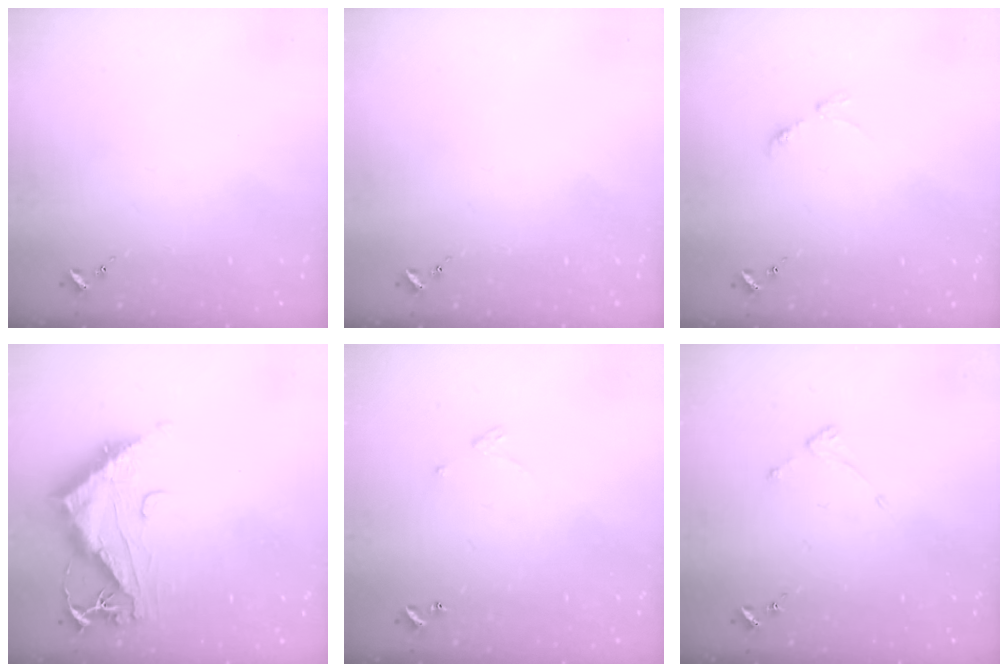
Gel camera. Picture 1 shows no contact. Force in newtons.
{"total": 0.0}
{"total": 2.8, "press": 2.8, "slide": 0.5}
{"total": 13.4, "press": 13.4, "slide": 1.2}
{"total": 2.4, "press": 2.4, "slide": 0.2}
{"total": 3.6, "press": 3.6, "slide": 0.2}